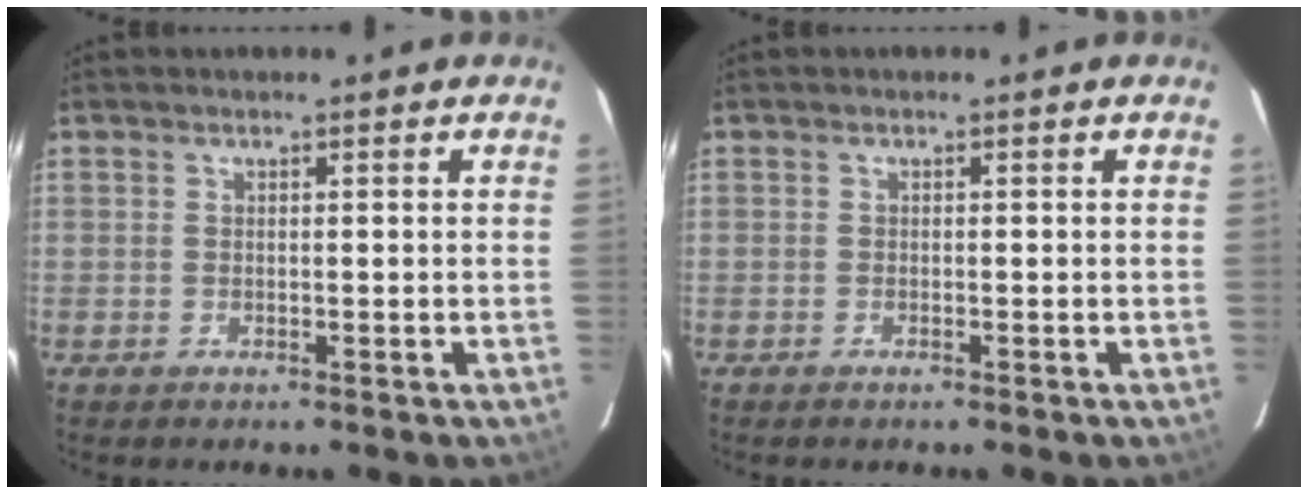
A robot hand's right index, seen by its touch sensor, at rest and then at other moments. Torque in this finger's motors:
{"motor_torque": [-0.16, -0.14, 0.07, 0.01]}